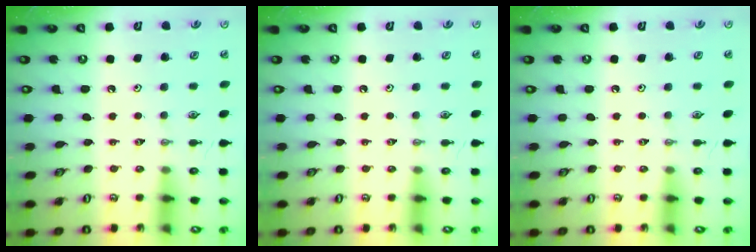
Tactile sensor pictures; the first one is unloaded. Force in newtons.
{"total": 0.0}
{"total": 0.0}